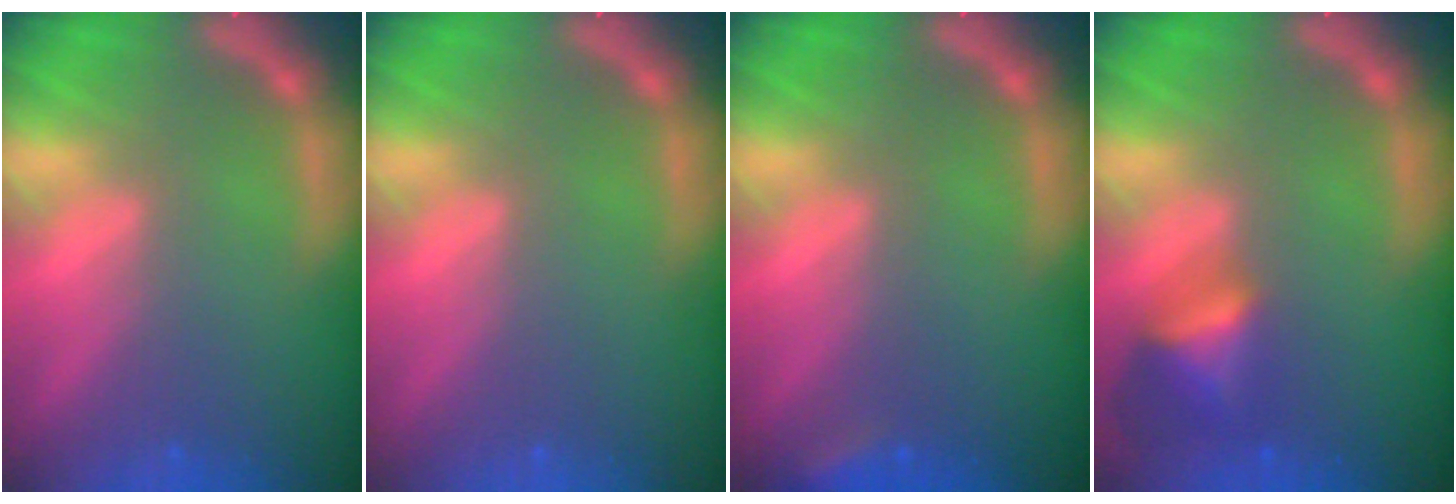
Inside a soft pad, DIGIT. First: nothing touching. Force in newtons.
{"total": 0.0}
{"total": 1.9}
{"total": 4.0}